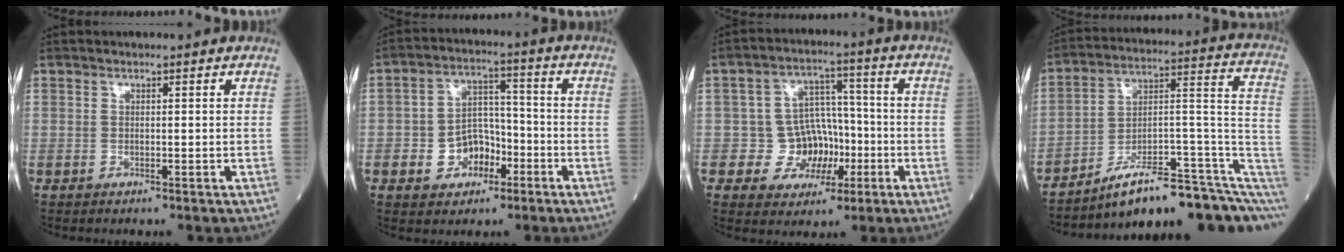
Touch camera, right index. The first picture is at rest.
{"total": 7.4, "force": [-3.0, 5.5, 4.0], "torque": [-0.068, 0.022, -0.045]}
{"total": 7.8, "force": [-2.0, 7.0, 2.8], "torque": [-0.029, 0.024, -0.026]}
{"total": 17.8, "force": [-10.8, 4.5, 13.4], "torque": [-0.137, 0.068, -0.158]}